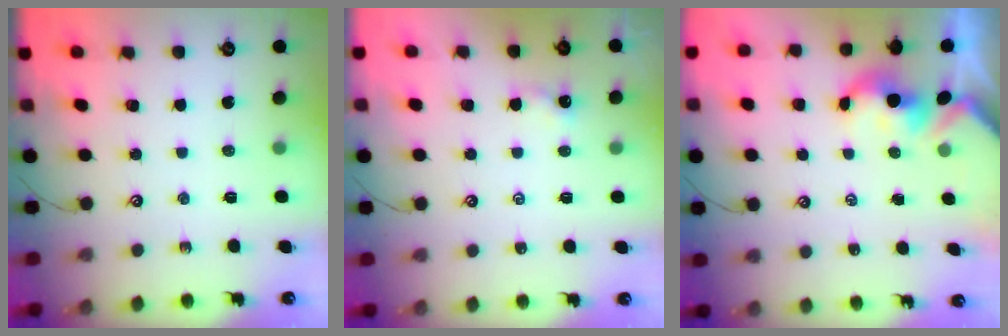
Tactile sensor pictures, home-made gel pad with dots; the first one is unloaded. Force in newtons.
{"total": 0.7, "press": 0.7, "slide": 0.2}
{"total": 1.5, "press": 1.5, "slide": 0.2}